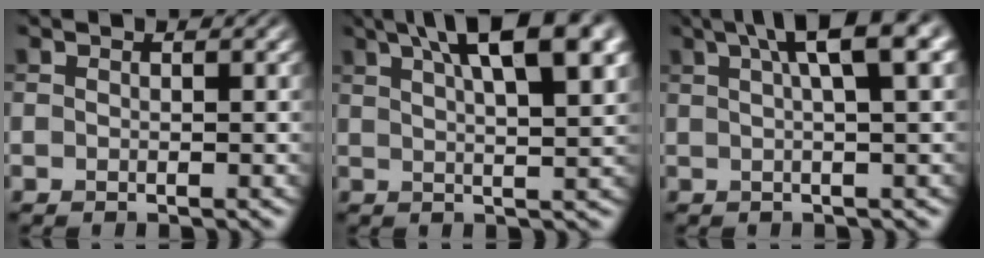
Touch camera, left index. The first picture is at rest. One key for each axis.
{"total": 10.9, "fx": 5.7, "fy": 3.3, "fz": 8.7, "tx": -0.096, "ty": 0.038, "tz": 0.071}
{"total": 7.0, "fx": 3.1, "fy": 1.5, "fz": 6.1, "tx": -0.057, "ty": 0.028, "tz": 0.045}